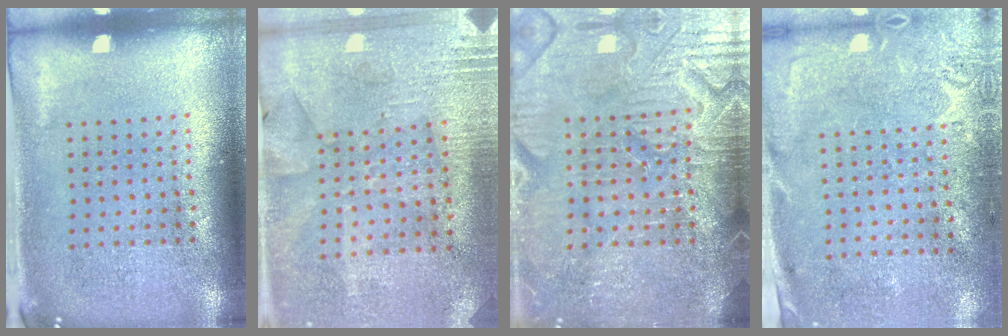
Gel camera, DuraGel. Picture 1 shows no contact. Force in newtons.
{"total": 2.7, "press": 2.4, "slide": 1.3}
{"total": 4.1, "press": 3.9, "slide": 1.4}
{"total": 2.8, "press": 2.2, "slide": 1.8}